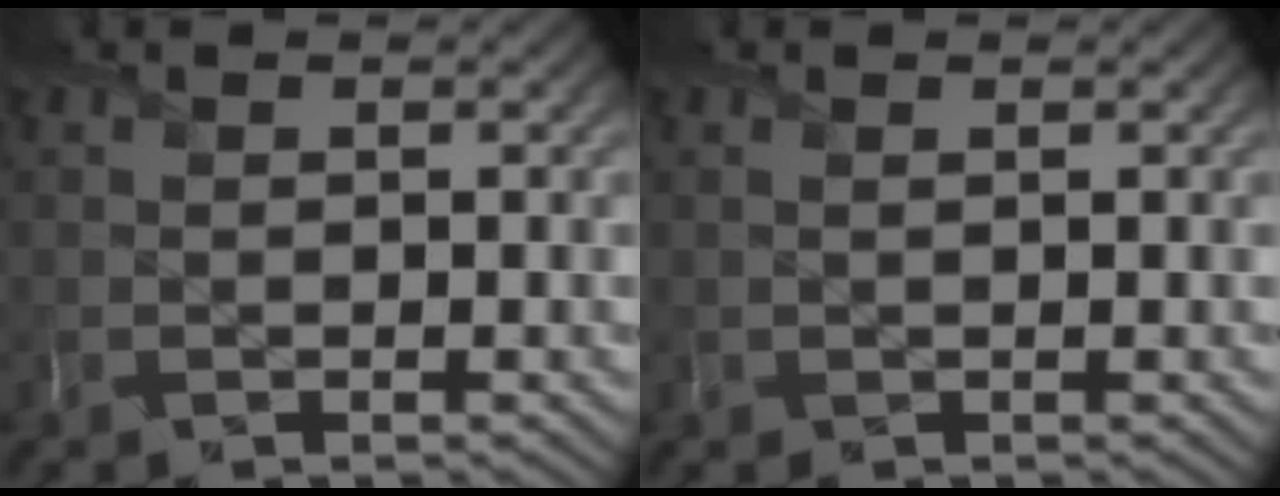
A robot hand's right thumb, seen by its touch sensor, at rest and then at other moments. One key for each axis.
{"total": 0.6, "fx": 0.4, "fy": 0.0, "fz": 0.4, "tx": -0.010, "ty": 0.002, "tz": 0.005}